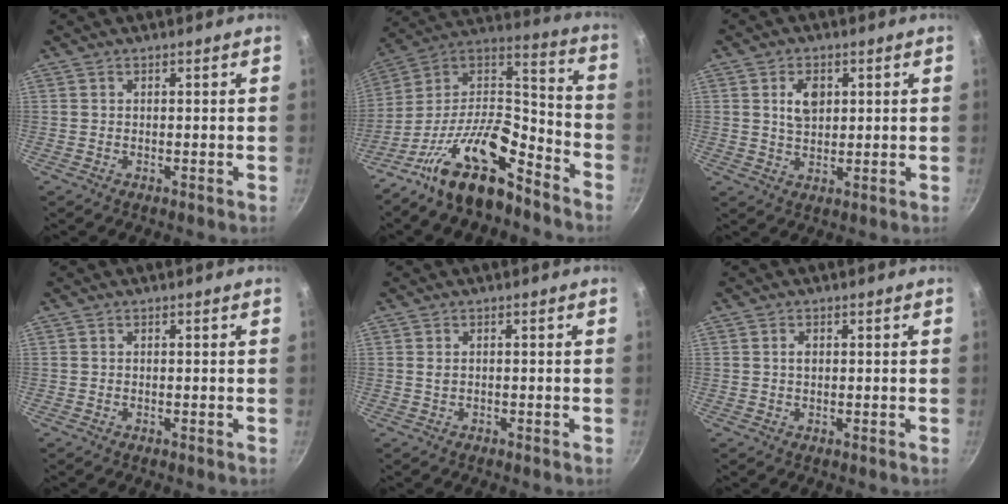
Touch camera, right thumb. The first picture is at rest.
{"total": 20.5, "force": [-12.8, 8.9, 13.3], "torque": [-0.209, 0.104, -0.235]}
{"total": 5.2, "force": [1.6, 3.5, 3.5], "torque": [-0.044, -0.009, 0.030]}
{"total": 0.0}
{"total": 0.7, "force": [-0.2, 0.4, 0.5], "torque": [-0.013, 0.008, -0.003]}
{"total": 1.2, "force": [0.3, 0.8, 0.8], "torque": [-0.011, 0.000, 0.005]}